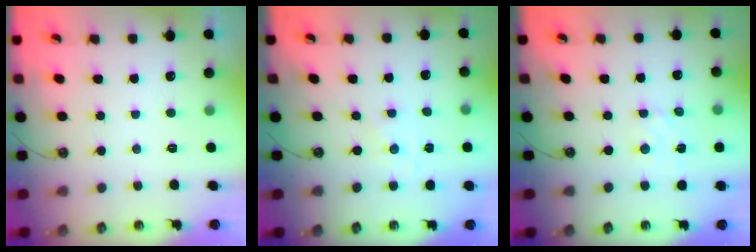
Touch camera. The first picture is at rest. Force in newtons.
{"total": 0.0}
{"total": 2.4, "press": 2.4, "slide": 0.4}